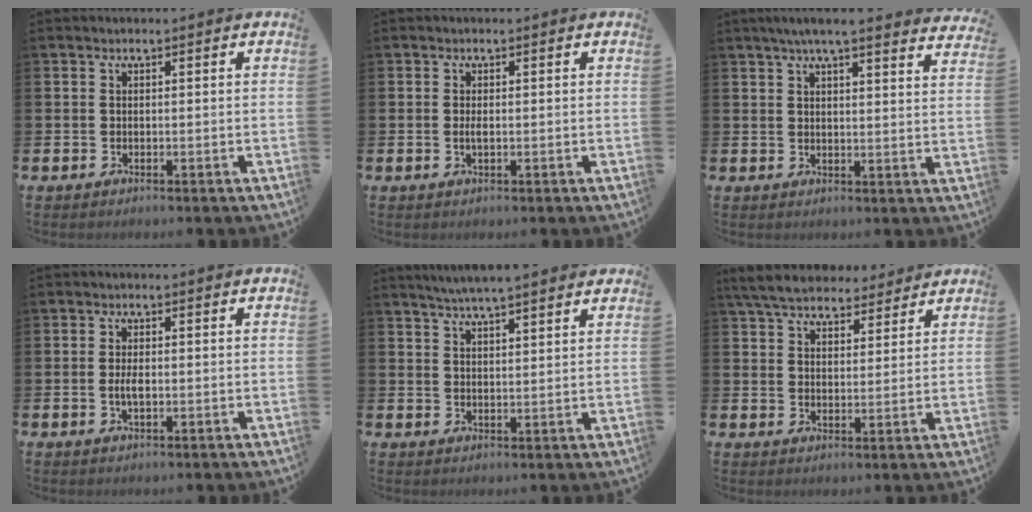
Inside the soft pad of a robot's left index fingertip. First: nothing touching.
{"total": 1.0, "force": [0.0, 0.4, 1.0], "torque": [-0.015, 0.000, -0.003]}
{"total": 5.3, "force": [4.9, 0.2, 2.1], "torque": [-0.046, -0.016, 0.085]}
{"total": 2.5, "force": [-0.2, 1.0, 2.2], "torque": [-0.036, -0.001, -0.006]}
{"total": 4.7, "force": [4.5, -0.1, 1.3], "torque": [-0.035, -0.014, 0.081]}
{"total": 6.5, "force": [6.0, 1.9, 1.4], "torque": [-0.045, -0.024, 0.108]}